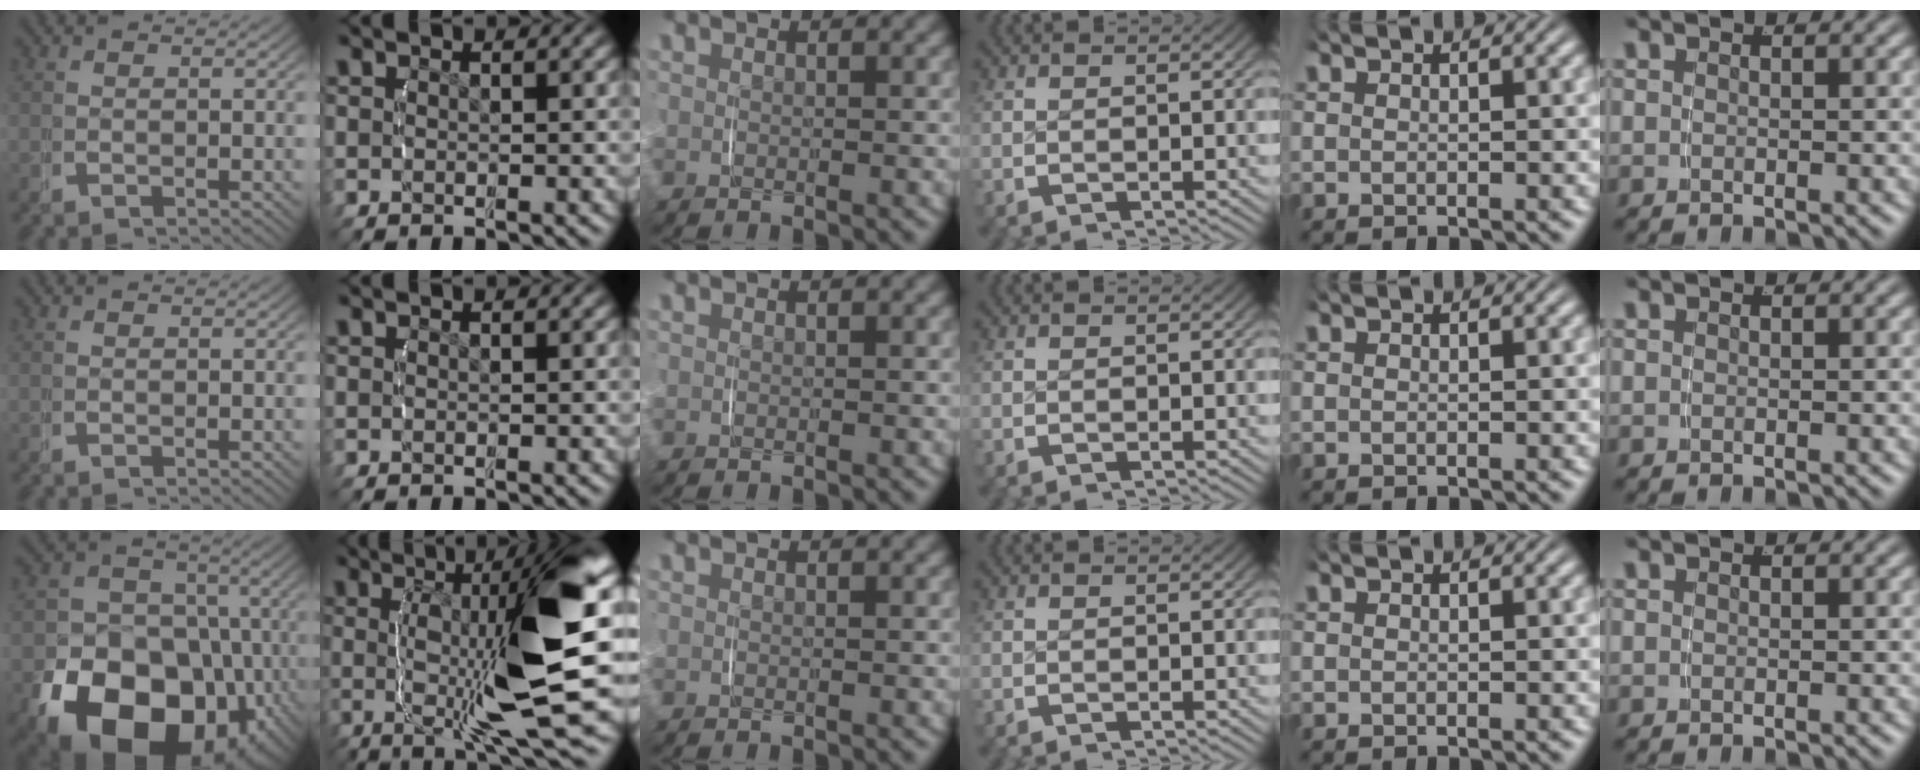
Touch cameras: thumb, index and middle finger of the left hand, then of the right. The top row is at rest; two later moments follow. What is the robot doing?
{"motion": "lift_and_place", "object": "jar lid"}